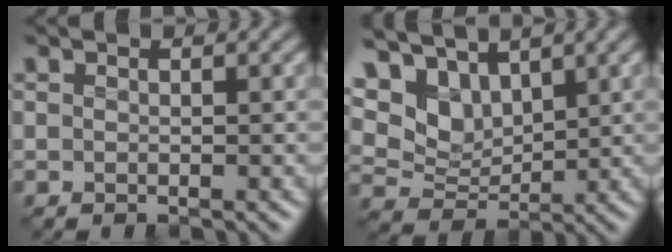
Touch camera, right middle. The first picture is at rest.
{"total": 7.1, "force": [3.9, 4.6, 3.9], "torque": [-0.104, 0.015, 0.064]}